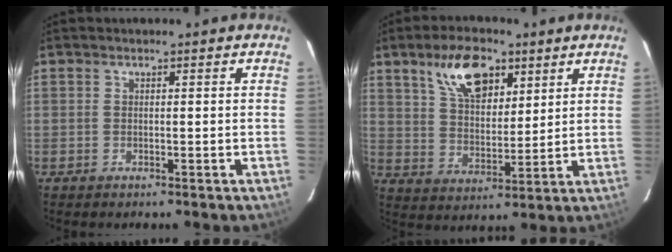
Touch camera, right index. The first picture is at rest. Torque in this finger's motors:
{"motor_torque": [1.33, 0.80, 0.34, 0.09]}